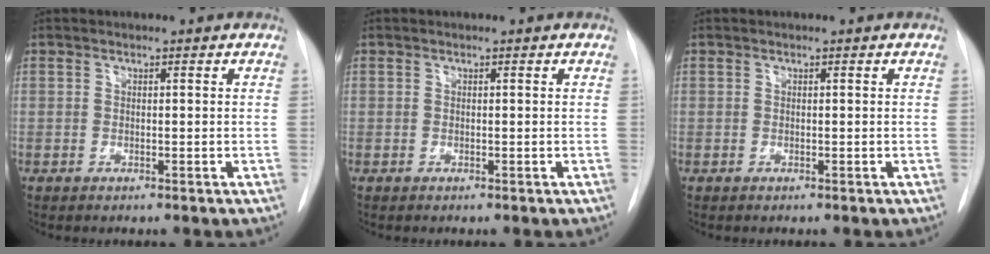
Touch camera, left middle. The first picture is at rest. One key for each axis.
{"total": 0.0}
{"total": 0.0}